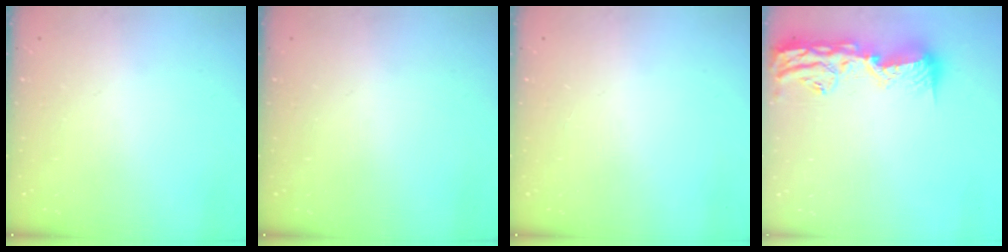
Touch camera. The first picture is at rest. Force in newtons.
{"total": 0.0}
{"total": 0.0}
{"total": 16.3, "press": 15.9, "slide": 3.5}